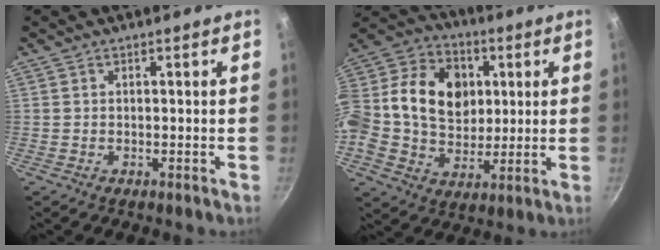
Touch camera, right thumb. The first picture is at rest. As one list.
[{"total": 23.4, "force": [3.1, 18.1, 14.4], "torque": [-0.250, 0.030, 0.046]}]